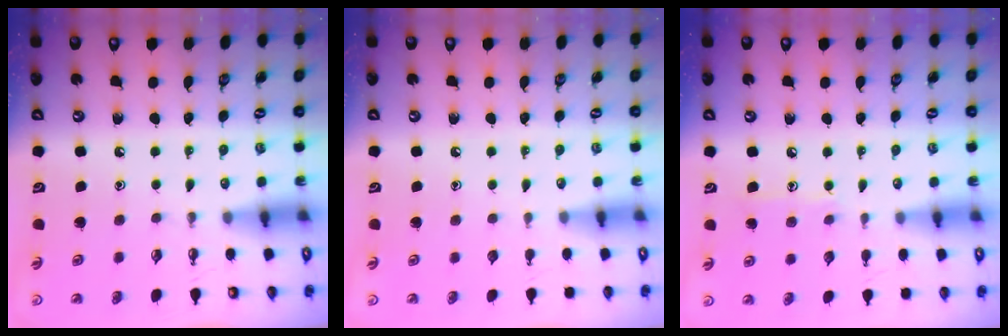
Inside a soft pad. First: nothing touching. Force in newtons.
{"total": 0.0}
{"total": 7.5, "press": 7.5, "slide": 0.6}